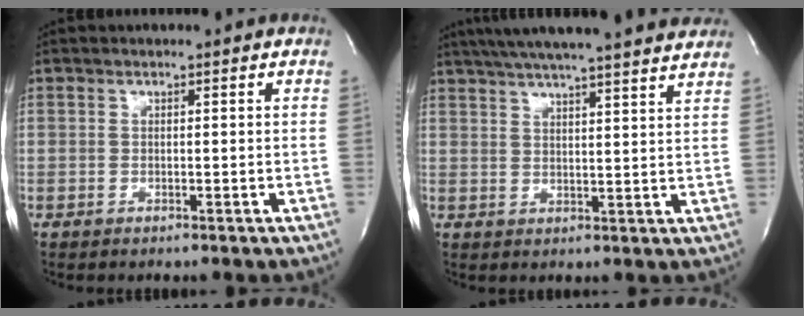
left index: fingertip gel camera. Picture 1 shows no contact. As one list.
[{"total": 22.7, "force": [20.0, 1.2, 10.7], "torque": [-0.179, 0.018, 0.262]}]